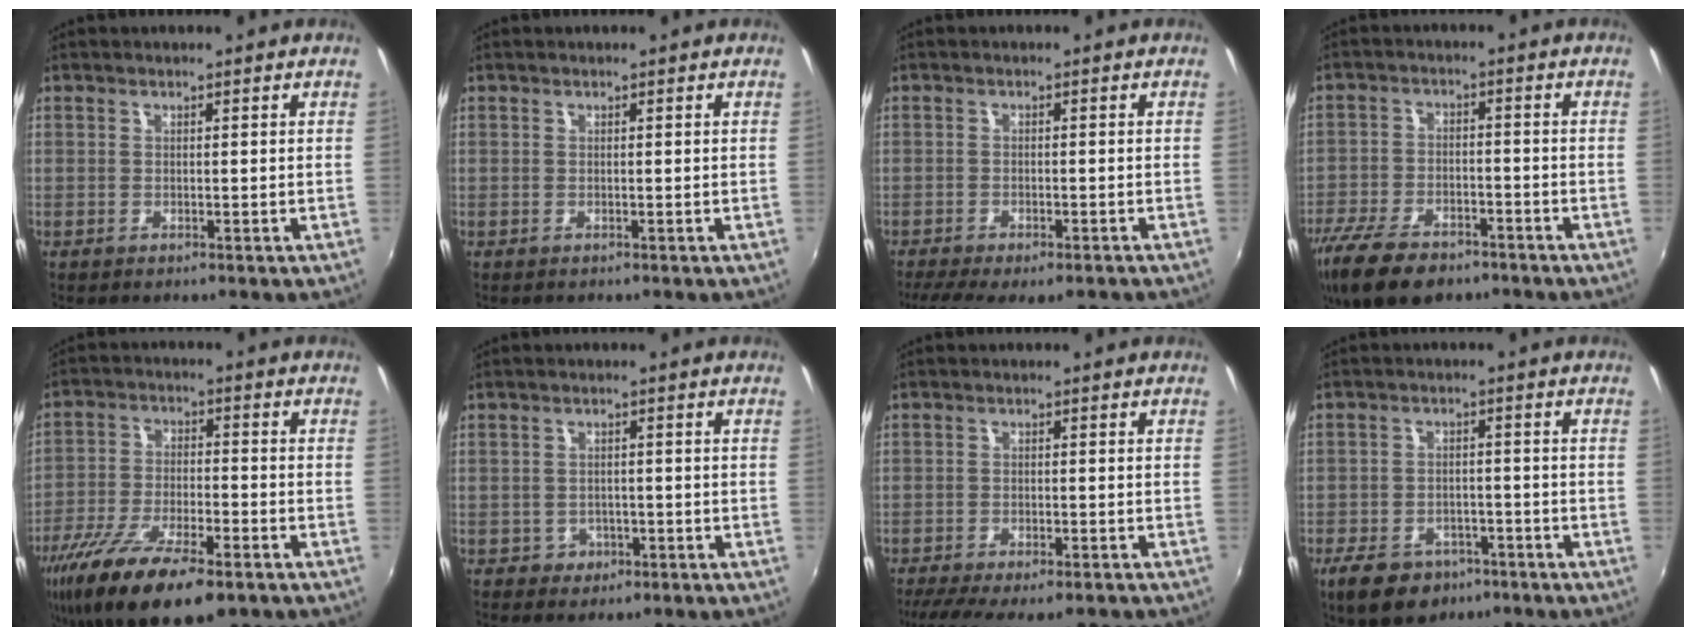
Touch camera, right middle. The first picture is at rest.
{"total": 0.0}
{"total": 10.1, "force": [-7.8, 3.0, 5.7], "torque": [-0.128, -0.041, -0.121]}
{"total": 14.7, "force": [-10.5, 6.6, 7.8], "torque": [-0.191, -0.036, -0.187]}
{"total": 17.7, "force": [-11.7, 5.5, 12.0], "torque": [-0.242, -0.053, -0.207]}
{"total": 3.3, "force": [-1.4, 2.9, 0.6], "torque": [-0.019, 0.002, -0.019]}
{"total": 12.1, "force": [-9.8, 2.9, 6.4], "torque": [-0.136, -0.041, -0.151]}
{"total": 10.7, "force": [-6.8, 6.8, 4.8], "torque": [-0.121, -0.004, -0.101]}